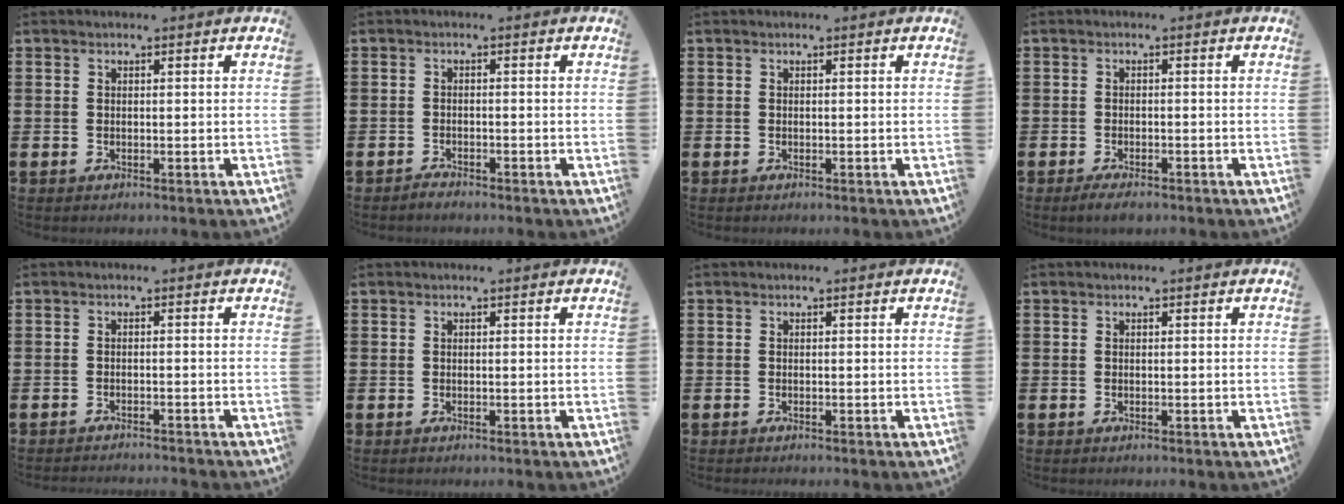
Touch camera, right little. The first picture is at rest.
{"total": 0.9, "force": [-0.9, 0.1, 0.0], "torque": [-0.002, -0.001, -0.018]}
{"total": 0.0}
{"total": 1.6, "force": [-1.2, 0.4, 1.0], "torque": [-0.010, -0.002, -0.024]}
{"total": 1.1, "force": [-1.1, -0.2, -0.1], "torque": [-0.001, 0.002, -0.023]}
{"total": 0.0}
{"total": 0.0}
{"total": 0.0}